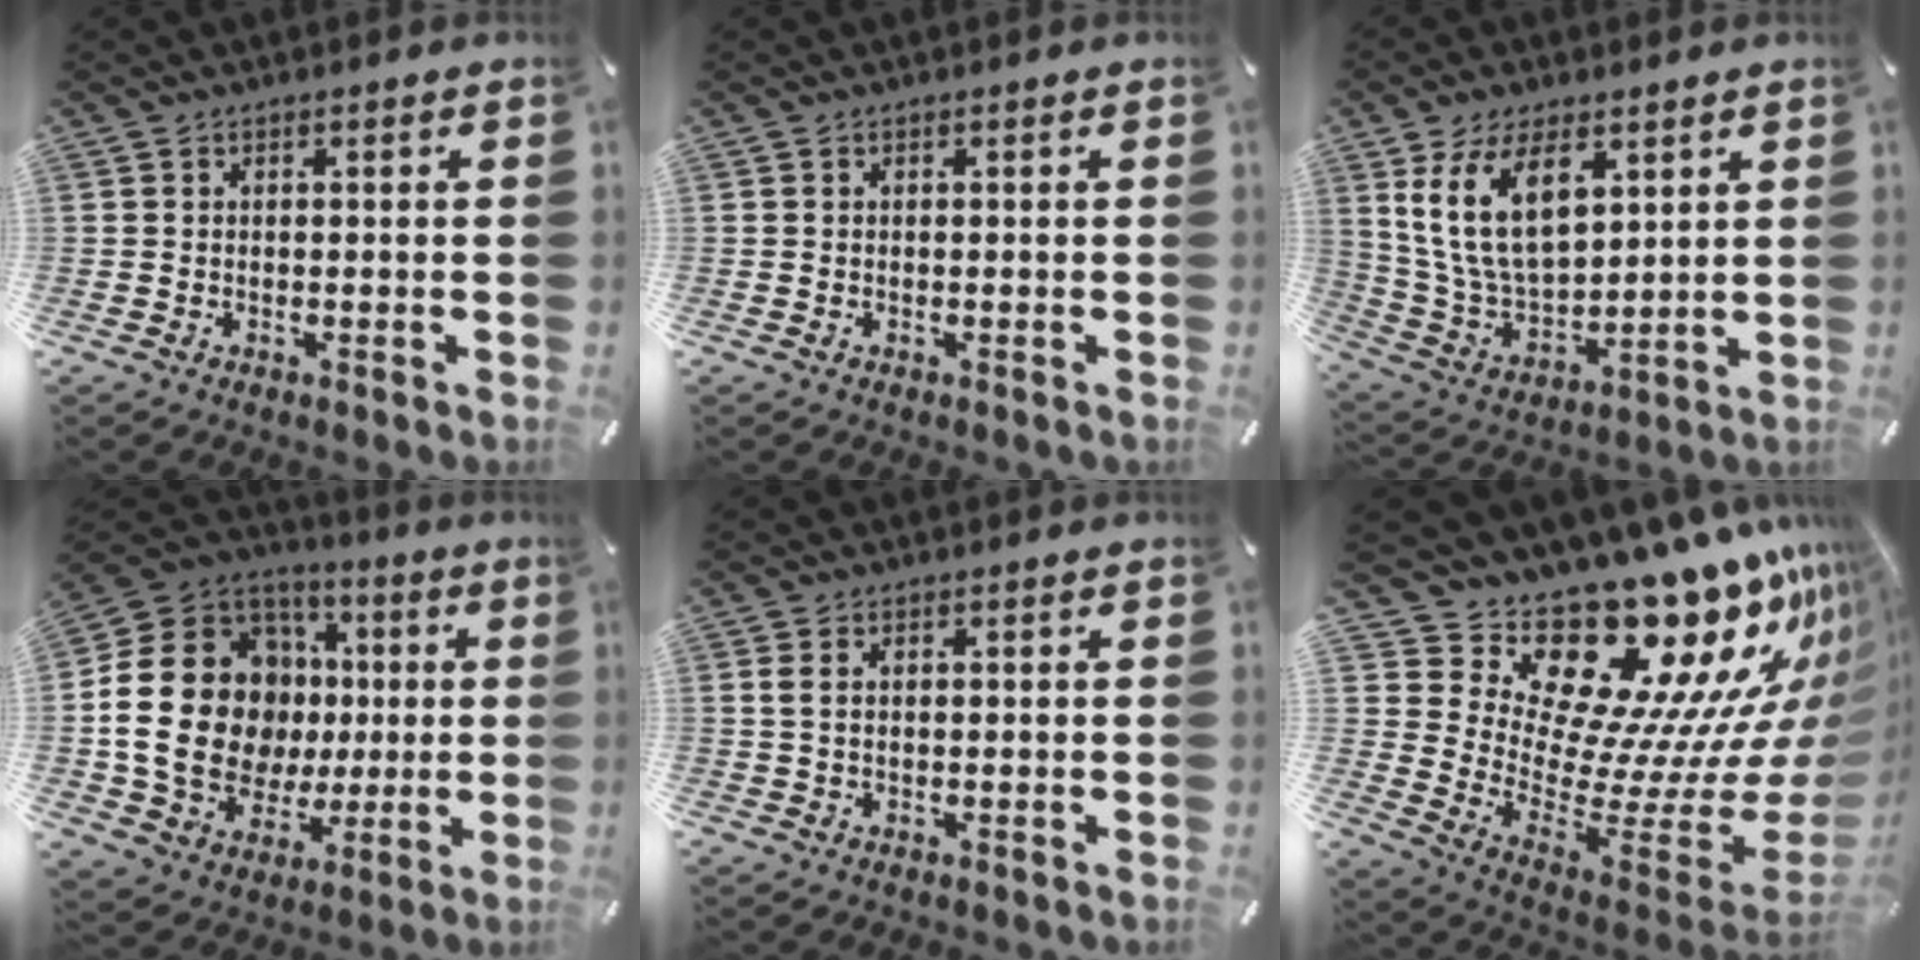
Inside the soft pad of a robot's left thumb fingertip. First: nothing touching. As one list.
[{"total": 0.0}, {"total": 15.1, "force": [6.8, 8.6, 10.3], "torque": [-0.215, -0.018, 0.122]}, {"total": 23.5, "force": [-0.3, 19.2, 13.4], "torque": [-0.268, 0.005, 0.022]}, {"total": 2.2, "force": [0.4, 1.4, 1.7], "torque": [-0.043, 0.003, 0.002]}, {"total": 27.3, "force": [19.0, 12.7, 15.0], "torque": [-0.231, -0.195, 0.358]}]